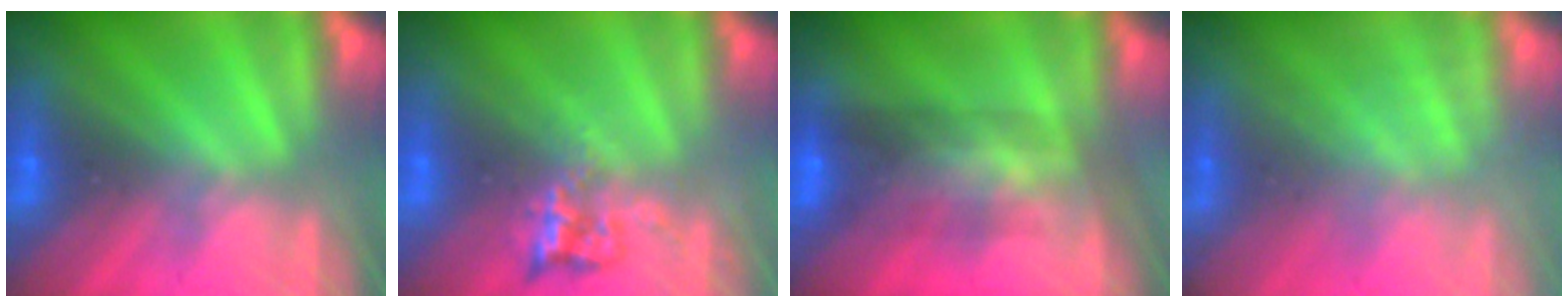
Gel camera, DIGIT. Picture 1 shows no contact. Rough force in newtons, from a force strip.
{"total": 2.4}
{"total": 6.9}
{"total": 2.8}